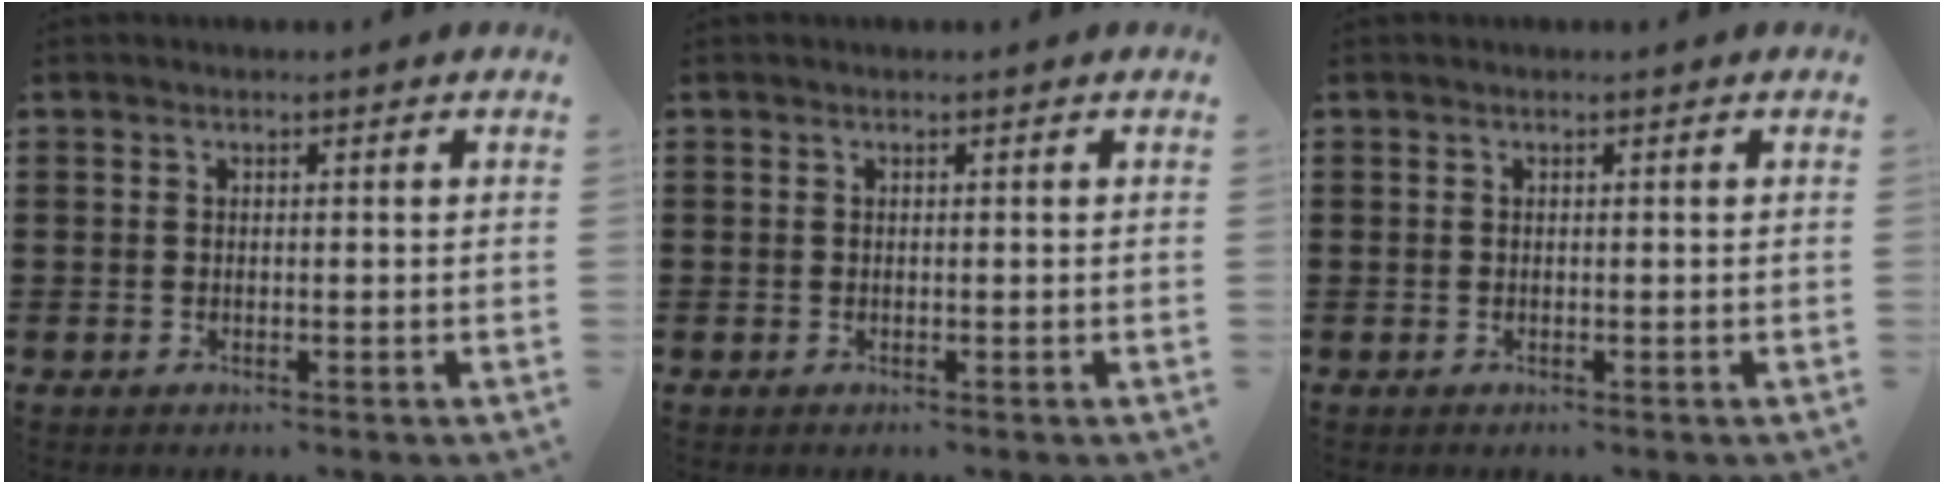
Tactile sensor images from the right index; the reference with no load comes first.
{"total": 0.0}
{"total": 0.0}